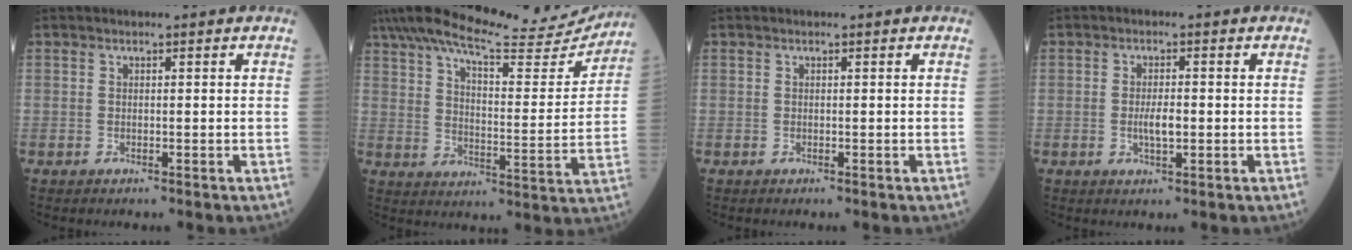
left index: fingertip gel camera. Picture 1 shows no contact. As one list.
[{"total": 22.4, "force": [20.2, 3.3, 9.3], "torque": [-0.158, -0.013, 0.277]}, {"total": 0.0}, {"total": 3.0, "force": [-0.4, 0.9, 2.8], "torque": [-0.058, 0.000, -0.006]}]